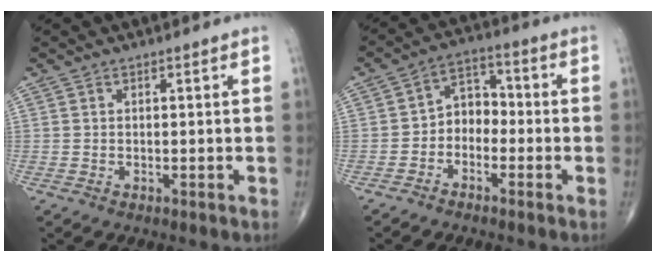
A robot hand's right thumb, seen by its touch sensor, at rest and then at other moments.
{"total": 5.9, "force": [-2.0, 4.5, 3.2], "torque": [-0.027, 0.036, -0.053]}